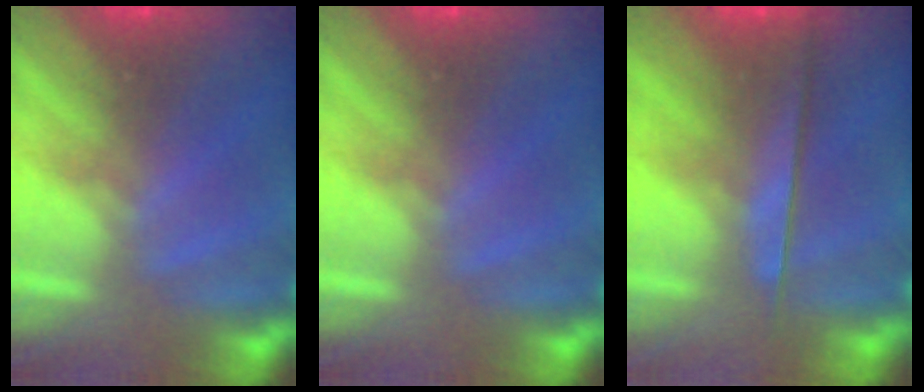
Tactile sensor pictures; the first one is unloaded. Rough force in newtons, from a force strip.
{"total": 0.0}
{"total": 2.4}